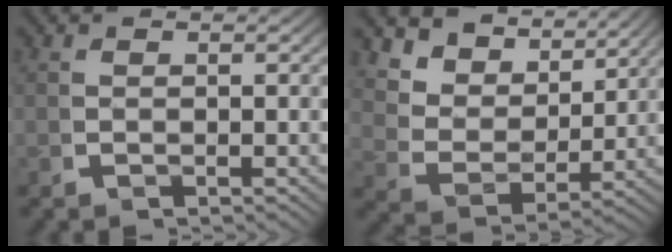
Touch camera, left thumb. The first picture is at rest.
{"total": 7.2, "force": [3.7, 4.3, 4.4], "torque": [-0.099, -0.005, 0.063]}